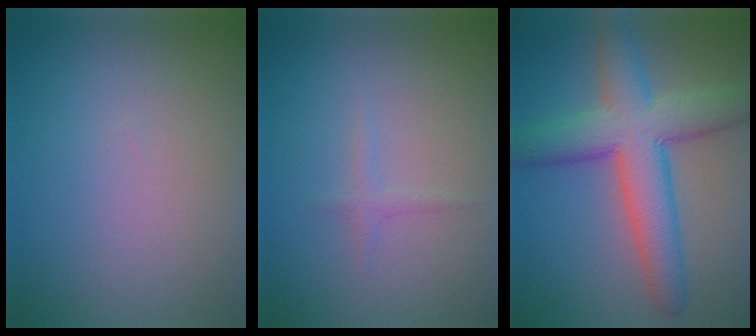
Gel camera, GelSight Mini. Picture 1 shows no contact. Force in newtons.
{"total": 0.8, "press": 0.8, "slide": 0.1}
{"total": 8.3, "press": 8.3, "slide": 0.5}